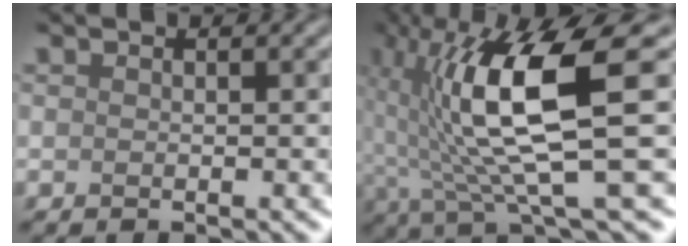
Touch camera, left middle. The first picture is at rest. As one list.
[{"total": 10.5, "force": [1.1, 2.4, 10.2], "torque": [-0.176, 0.000, 0.030]}]